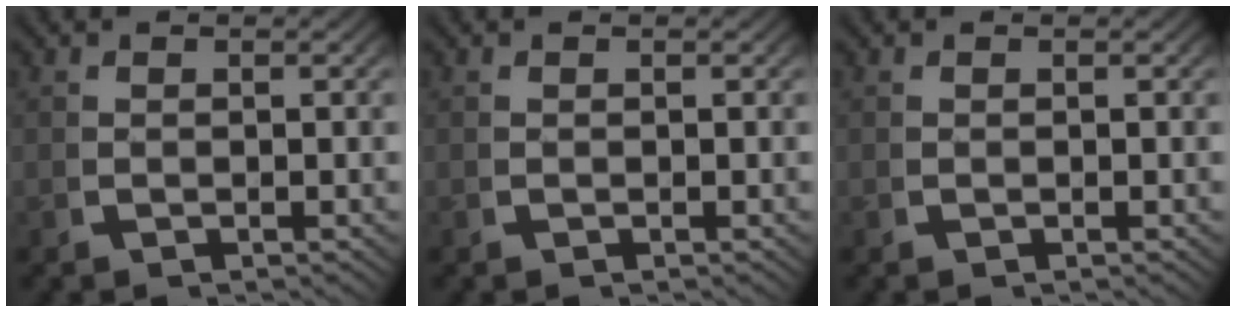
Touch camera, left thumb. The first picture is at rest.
{"total": 0.0}
{"total": 0.0}